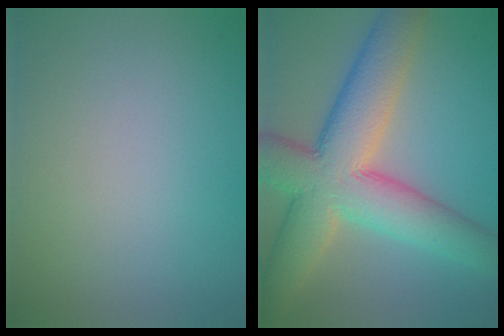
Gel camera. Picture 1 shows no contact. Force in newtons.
{"total": 11.0, "press": 11.0, "slide": 0.6}